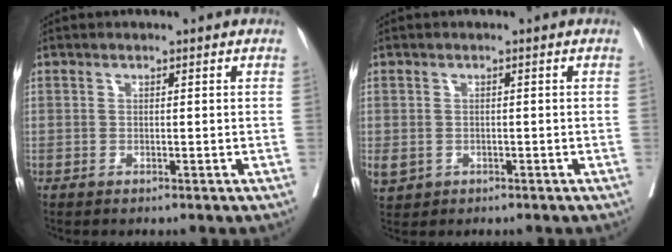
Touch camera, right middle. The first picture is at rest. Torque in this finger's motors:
{"motor_torque": [0.42, -0.45, 0.27, 0.05]}